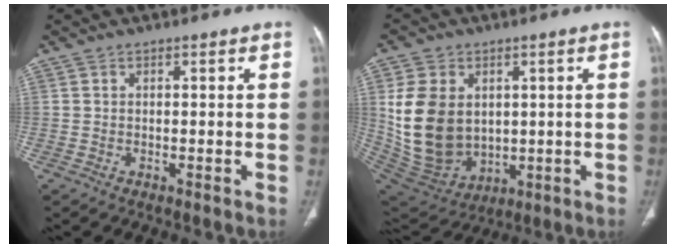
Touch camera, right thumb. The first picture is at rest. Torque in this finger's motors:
{"motor_torque": [-0.91, 1.44, 1.32, -0.18, 0.19]}